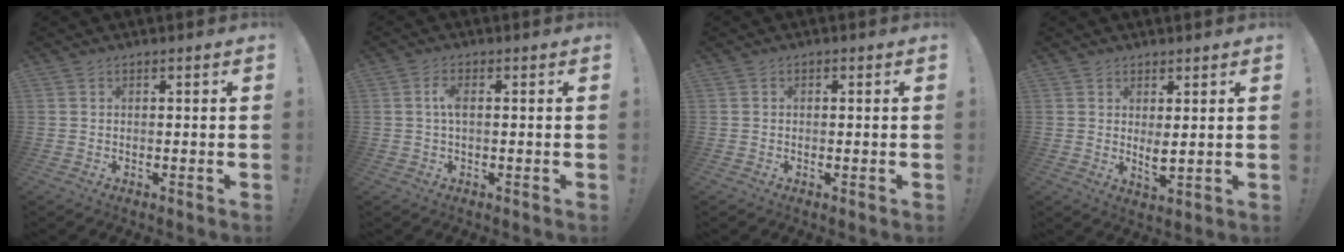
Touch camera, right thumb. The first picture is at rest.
{"total": 3.5, "force": [0.1, 1.4, 3.2], "torque": [-0.060, 0.002, -0.004]}
{"total": 0.7, "force": [-0.2, 0.5, 0.5], "torque": [-0.015, 0.006, -0.003]}
{"total": 3.7, "force": [1.7, 1.2, 3.1], "torque": [-0.034, -0.022, 0.028]}